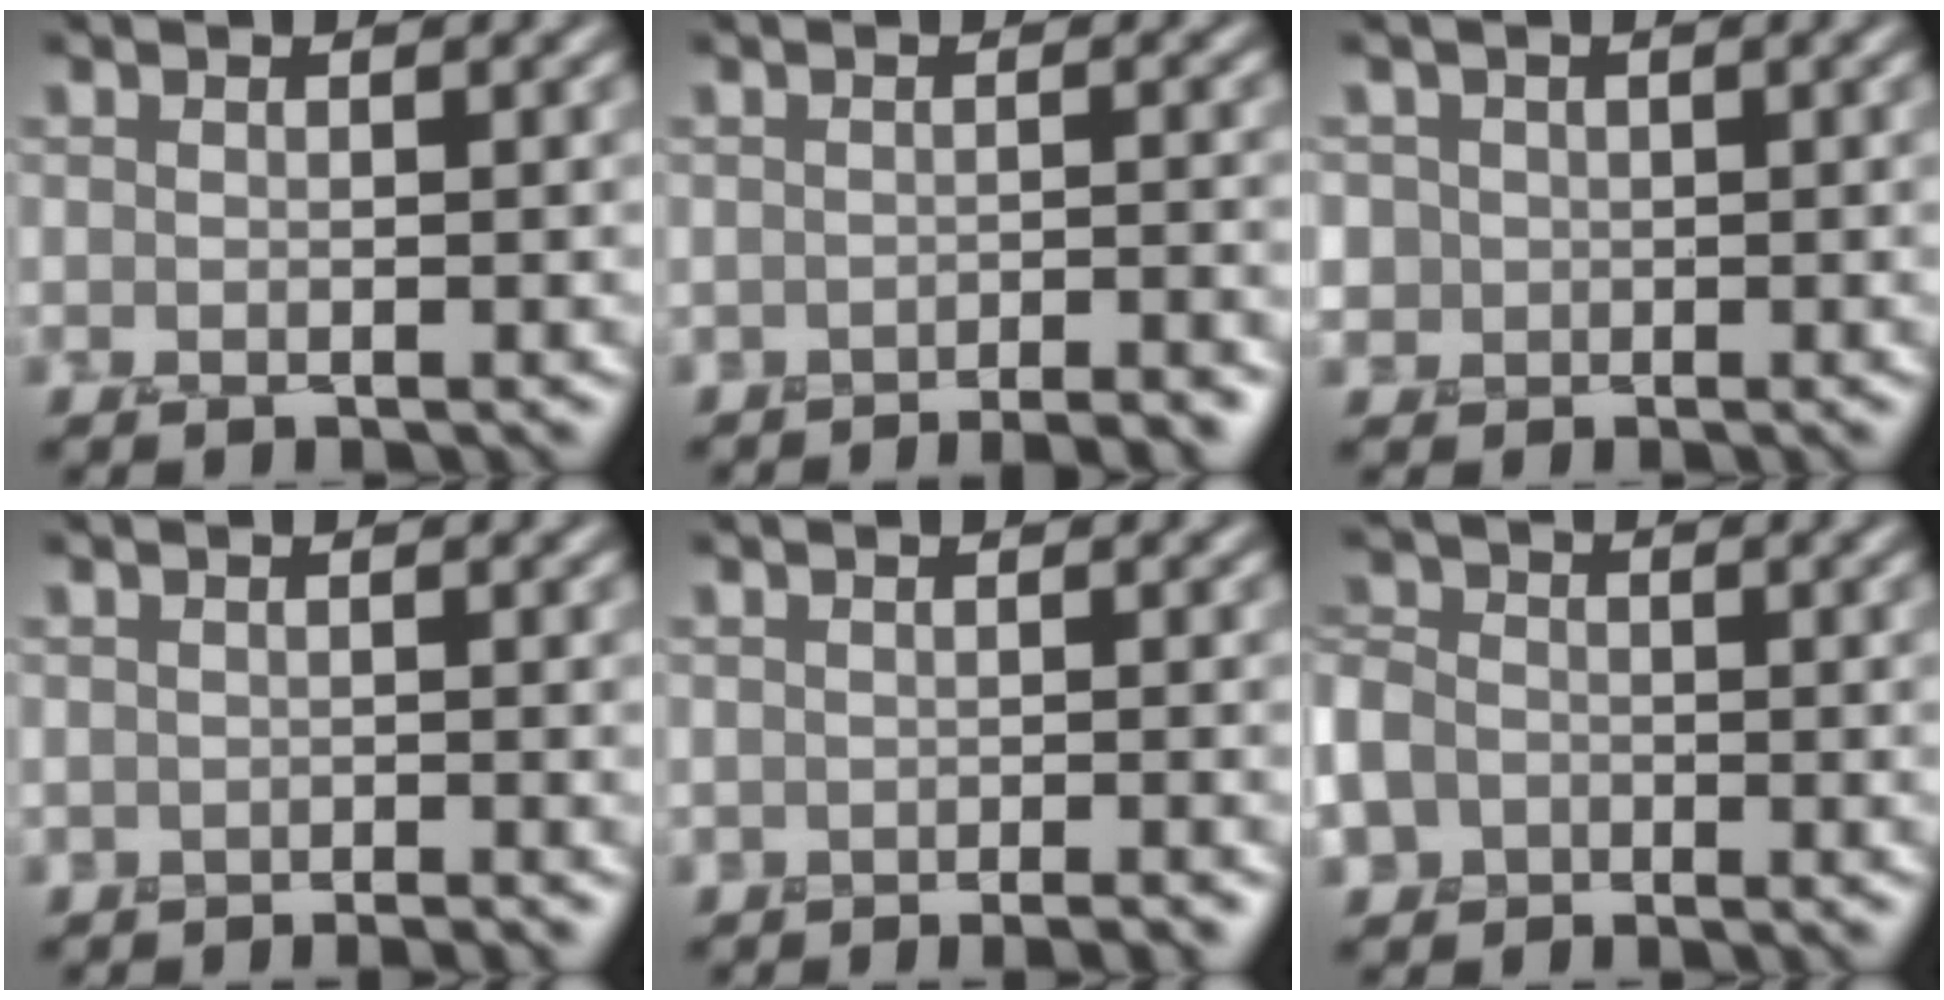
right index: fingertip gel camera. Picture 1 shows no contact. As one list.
[{"total": 3.6, "force": [-3.3, 0.5, 1.3], "torque": [0.011, 0.013, -0.037]}, {"total": 2.4, "force": [1.1, 2.1, -0.3], "torque": [0.022, 0.023, 0.009]}, {"total": 0.7, "force": [-0.6, -0.3, -0.3], "torque": [0.019, 0.003, -0.008]}, {"total": 1.3, "force": [-1.1, 0.3, 0.7], "torque": [0.022, 0.010, -0.013]}, {"total": 5.3, "force": [-2.6, 4.4, 1.4], "torque": [-0.038, 0.000, -0.056]}]